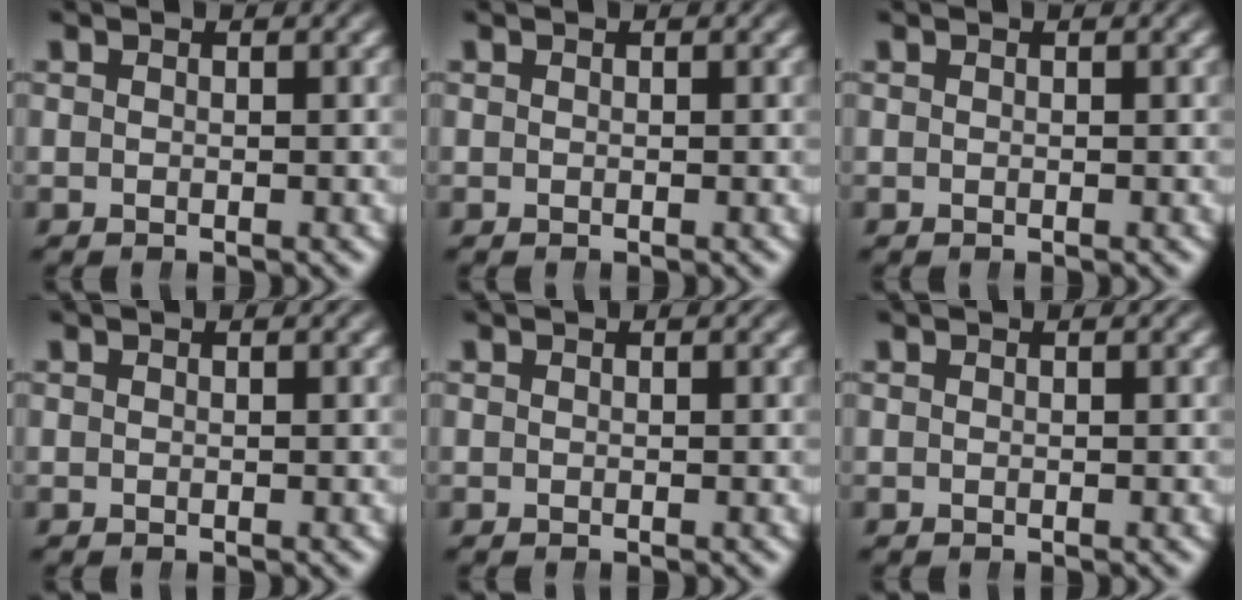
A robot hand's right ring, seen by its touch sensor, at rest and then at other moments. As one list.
[{"total": 0.0}, {"total": 0.0}, {"total": 0.0}, {"total": 0.0}, {"total": 0.0}]